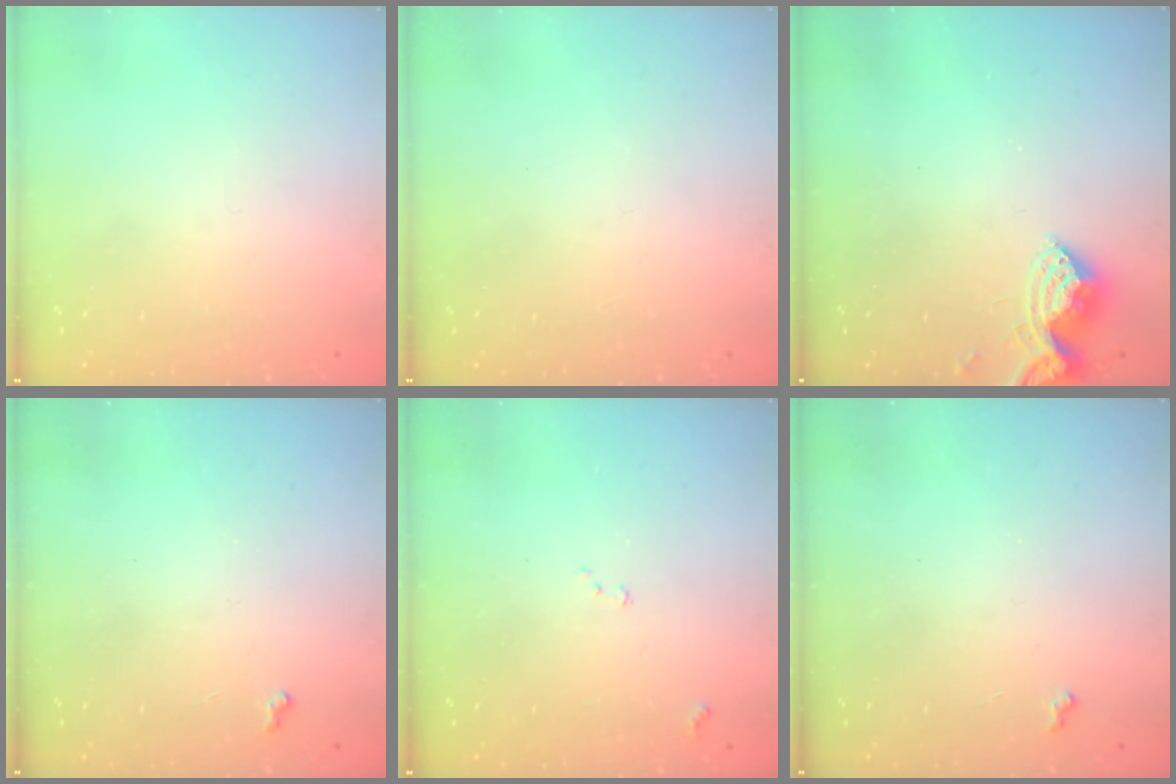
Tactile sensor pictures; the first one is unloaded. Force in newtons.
{"total": 0.0}
{"total": 9.2, "press": 9.2, "slide": 0.6}
{"total": 3.6, "press": 3.6, "slide": 0.5}
{"total": 7.7, "press": 7.6, "slide": 1.0}
{"total": 3.6, "press": 3.6, "slide": 0.5}